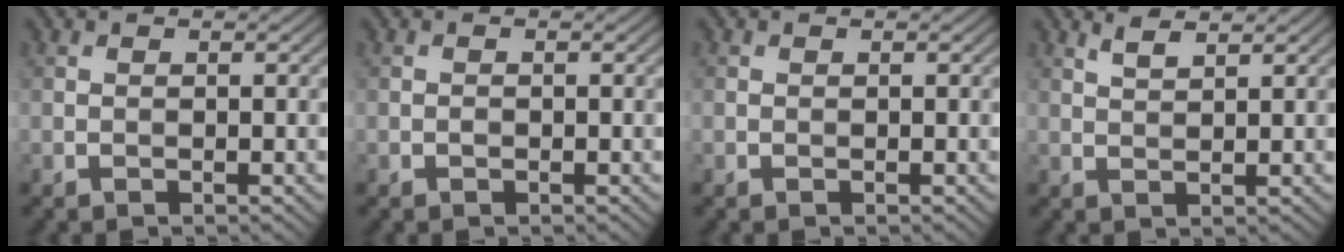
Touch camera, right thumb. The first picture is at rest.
{"total": 0.5, "force": [-0.2, 0.4, 0.3], "torque": [-0.004, 0.000, -0.004]}
{"total": 0.0}
{"total": 2.0, "force": [1.6, 0.3, 1.2], "torque": [-0.031, 0.005, 0.036]}